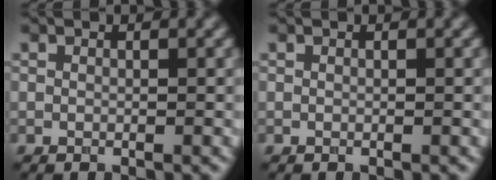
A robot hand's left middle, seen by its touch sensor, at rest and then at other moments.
{"total": 0.0}